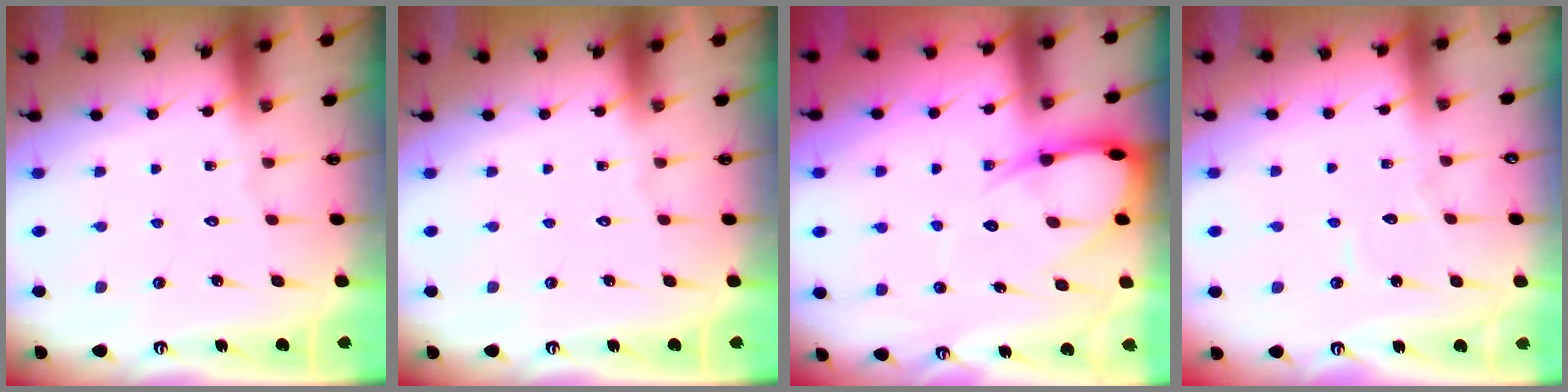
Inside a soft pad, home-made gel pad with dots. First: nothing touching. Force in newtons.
{"total": 0.0}
{"total": 9.1, "press": 9.1, "slide": 0.9}
{"total": 4.8, "press": 4.7, "slide": 0.4}